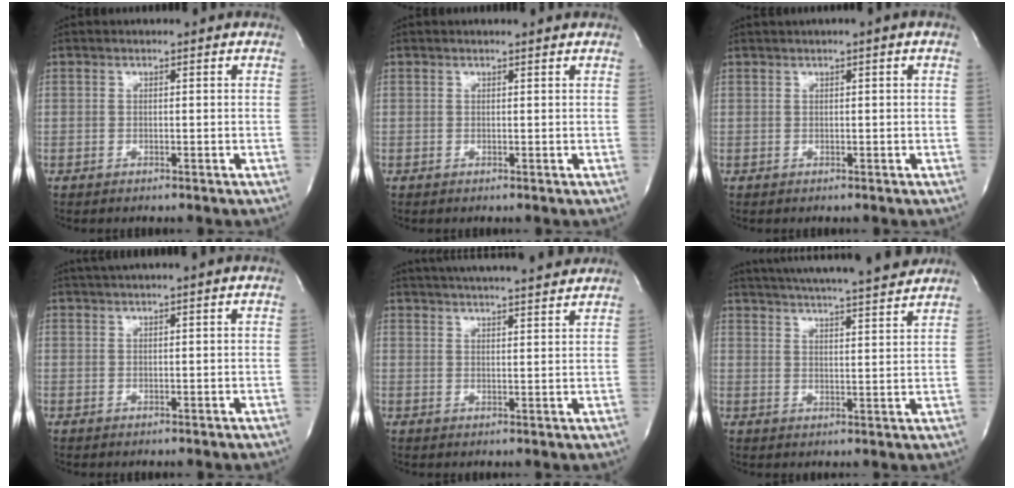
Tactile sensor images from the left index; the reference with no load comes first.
{"total": 0.9, "force": [0.9, -0.2, 0.1], "torque": [-0.010, -0.005, 0.010]}
{"total": 1.3, "force": [0.6, -0.2, 1.1], "torque": [-0.024, 0.008, 0.012]}
{"total": 2.8, "force": [2.2, -0.9, 1.5], "torque": [-0.027, 0.015, 0.043]}
{"total": 17.0, "force": [15.4, 1.2, 7.0], "torque": [-0.118, 0.025, 0.210]}
{"total": 19.2, "force": [17.5, 0.1, 7.7], "torque": [-0.133, -0.004, 0.241]}